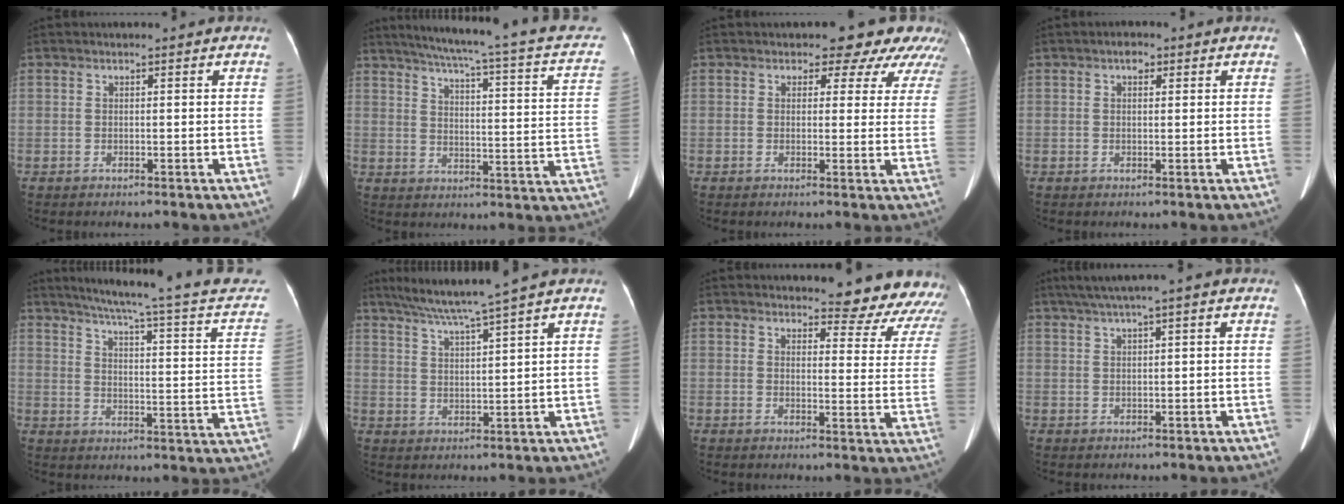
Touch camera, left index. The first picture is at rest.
{"total": 21.4, "force": [16.3, 1.8, 13.8], "torque": [-0.199, -0.020, 0.184]}
{"total": 9.0, "force": [7.3, 4.7, 2.5], "torque": [0.002, 0.002, 0.053]}
{"total": 1.5, "force": [0.7, 0.9, 1.1], "torque": [-0.023, 0.005, 0.009]}
{"total": 22.7, "force": [19.2, 0.2, 12.0], "torque": [-0.171, -0.050, 0.224]}
{"total": 8.4, "force": [6.6, -2.1, 4.7], "torque": [-0.078, 0.006, 0.112]}
{"total": 12.5, "force": [12.2, 2.6, 0.9], "torque": [0.027, -0.075, 0.103]}
{"total": 3.7, "force": [2.2, -0.5, 3.0], "torque": [-0.064, 0.018, 0.044]}